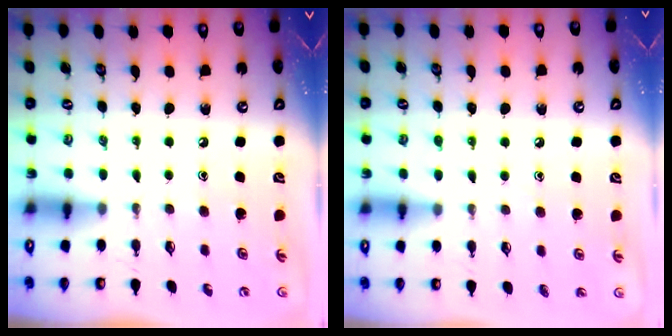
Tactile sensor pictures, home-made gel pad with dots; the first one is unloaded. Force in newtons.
{"total": 4.4, "press": 4.4, "slide": 0.4}